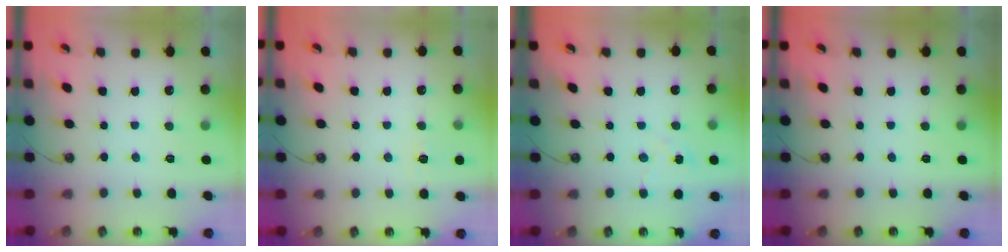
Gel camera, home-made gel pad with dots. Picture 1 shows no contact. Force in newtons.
{"total": 4.6, "press": 4.6, "slide": 0.6}
{"total": 3.7, "press": 3.7, "slide": 0.4}
{"total": 0.0}